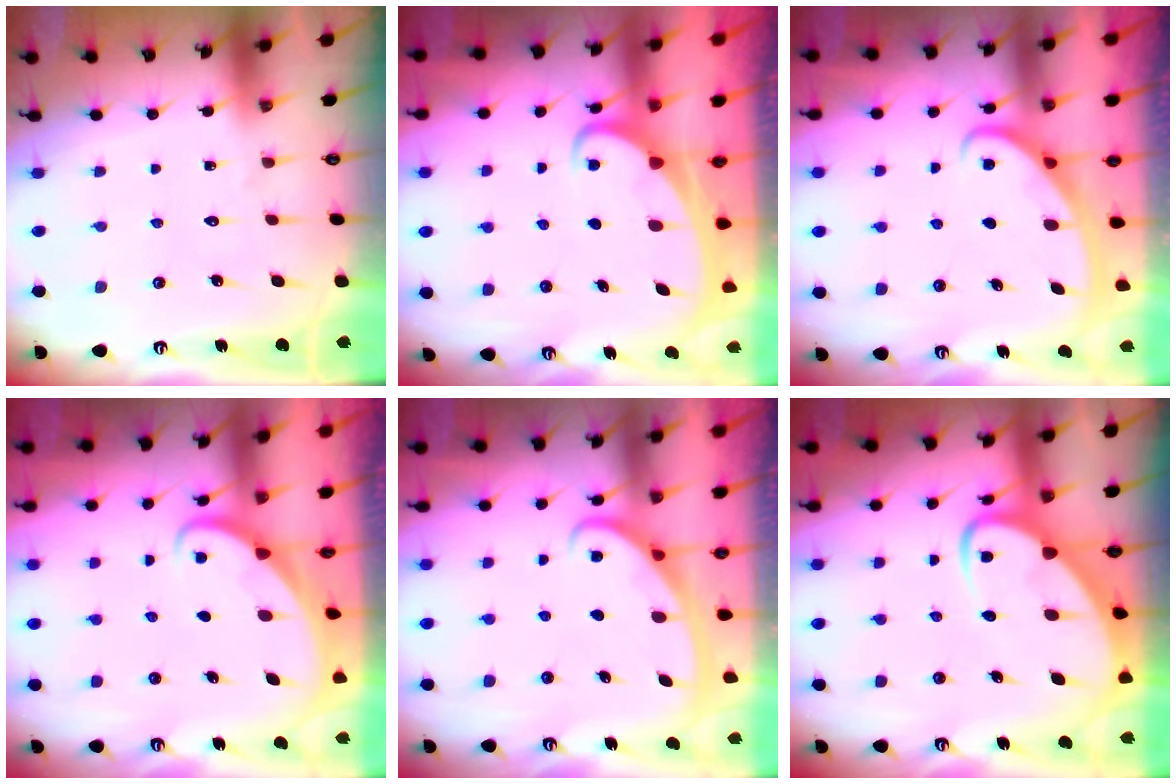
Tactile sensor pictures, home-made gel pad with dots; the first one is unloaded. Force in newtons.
{"total": 2.1, "press": 2.1, "slide": 0.2}
{"total": 2.7, "press": 2.7, "slide": 0.3}
{"total": 2.1, "press": 2.1, "slide": 0.2}
{"total": 2.8, "press": 2.8, "slide": 0.4}
{"total": 6.8, "press": 6.8, "slide": 0.6}